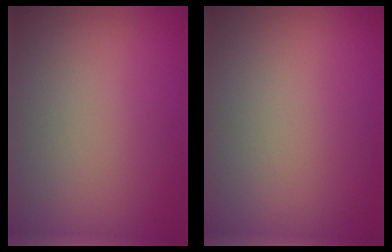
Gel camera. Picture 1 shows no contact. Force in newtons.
{"total": 0.0}